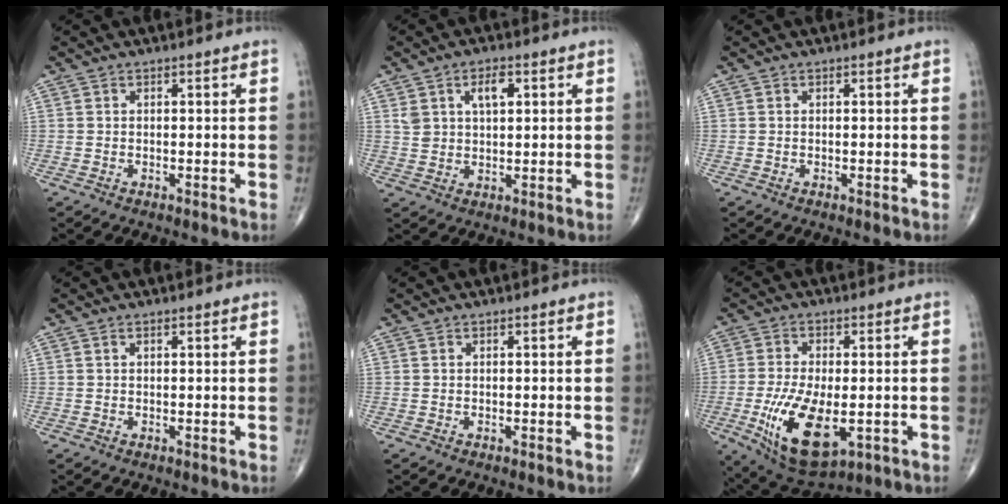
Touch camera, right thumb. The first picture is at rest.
{"total": 5.9, "force": [2.3, 3.3, 4.3], "torque": [-0.063, -0.006, 0.044]}
{"total": 0.0}
{"total": 0.0}
{"total": 0.0}
{"total": 14.7, "force": [-3.8, 7.0, 12.3], "torque": [-0.222, -0.011, -0.049]}